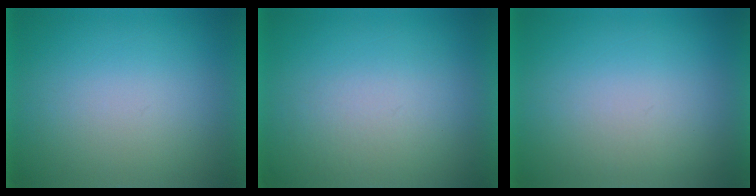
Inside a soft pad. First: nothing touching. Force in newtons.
{"total": 2.2}
{"total": 1.1}